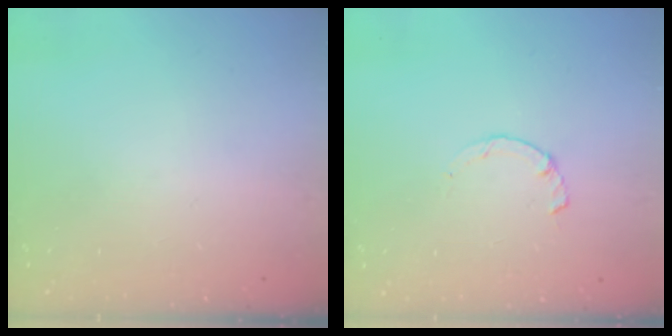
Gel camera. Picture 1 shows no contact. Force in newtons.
{"total": 2.2, "press": 2.2, "slide": 0.2}